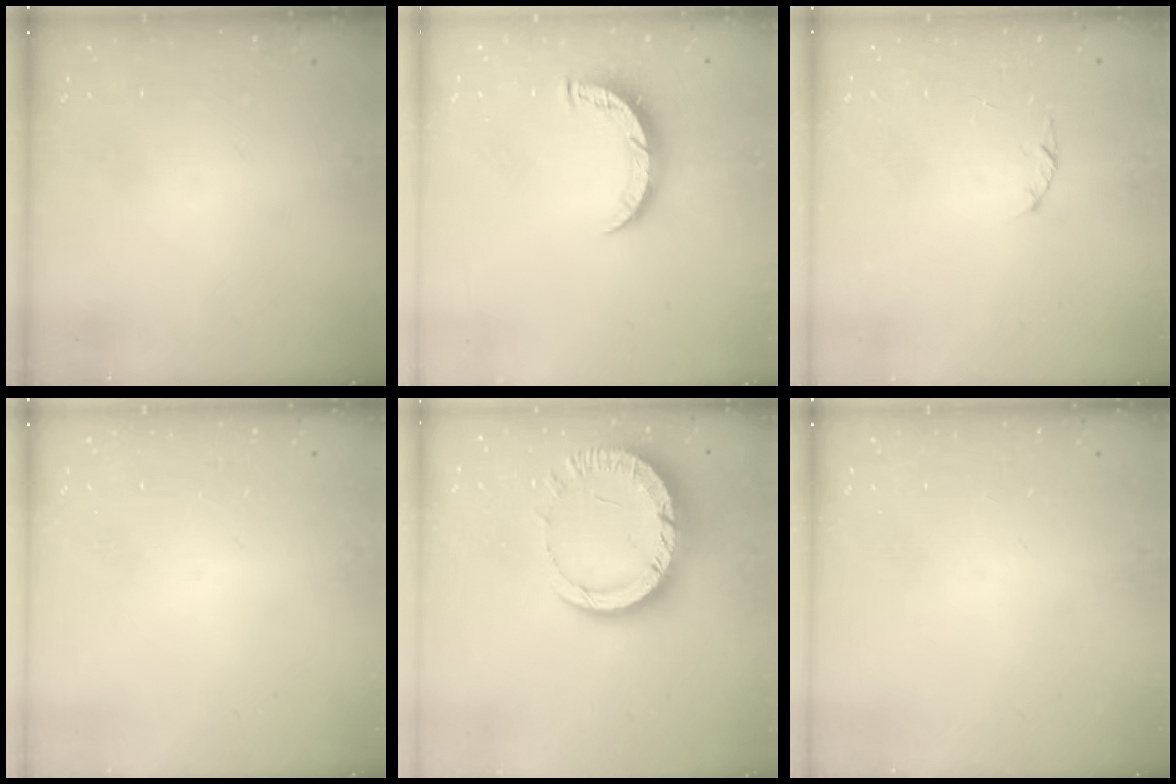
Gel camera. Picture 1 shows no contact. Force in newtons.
{"total": 7.7, "press": 7.7, "slide": 0.3}
{"total": 1.4, "press": 1.4, "slide": 0.3}
{"total": 0.0}
{"total": 15.0, "press": 15.0, "slide": 1.4}
{"total": 0.0}